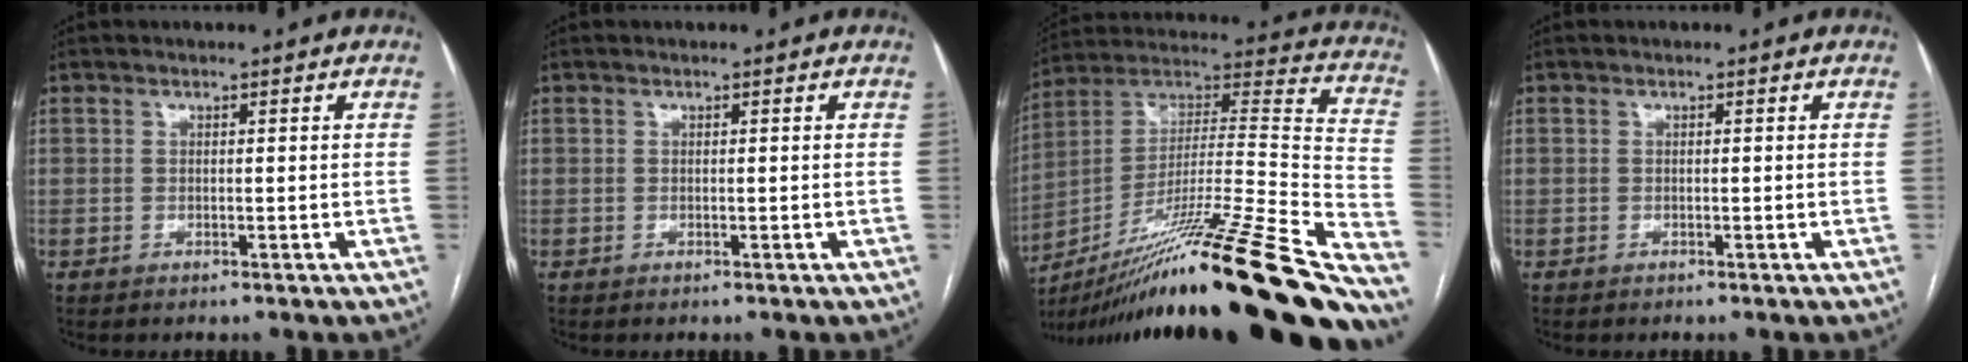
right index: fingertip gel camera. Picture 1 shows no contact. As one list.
[{"total": 0.0}, {"total": 39.4, "force": [-29.0, 1.3, 26.7], "torque": [-0.343, -0.038, -0.448]}, {"total": 0.0}]